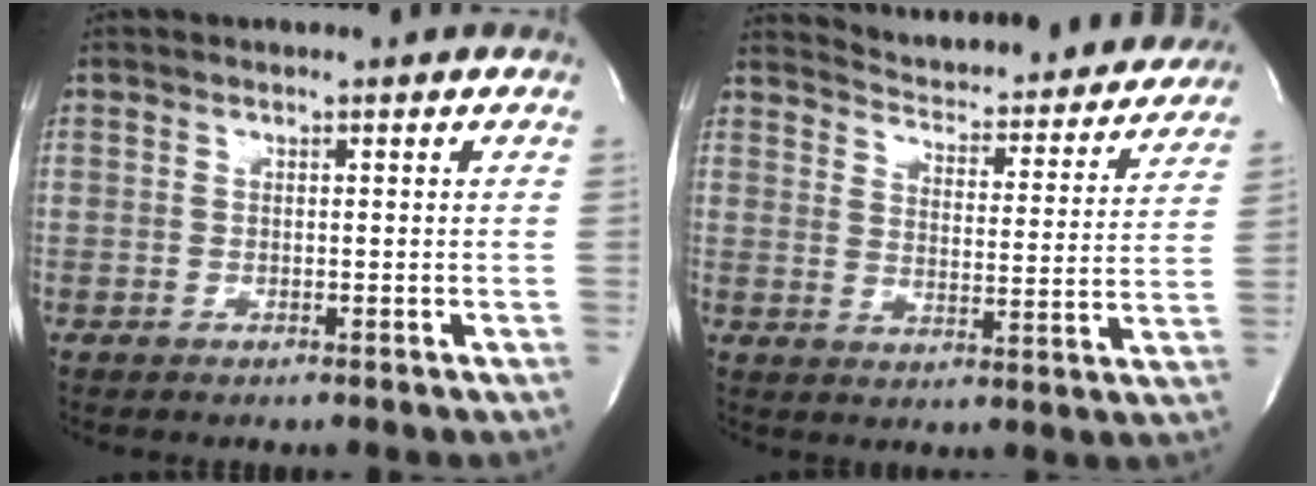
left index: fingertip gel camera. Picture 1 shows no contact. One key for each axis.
{"total": 21.9, "fx": 20.9, "fy": 3.9, "fz": 5.3, "tx": -0.071, "ty": -0.051, "tz": 0.256}